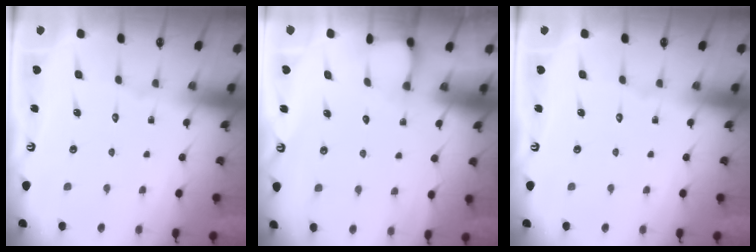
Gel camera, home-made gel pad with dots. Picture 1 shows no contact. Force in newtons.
{"total": 2.1, "press": 2.1, "slide": 0.3}
{"total": 0.0}